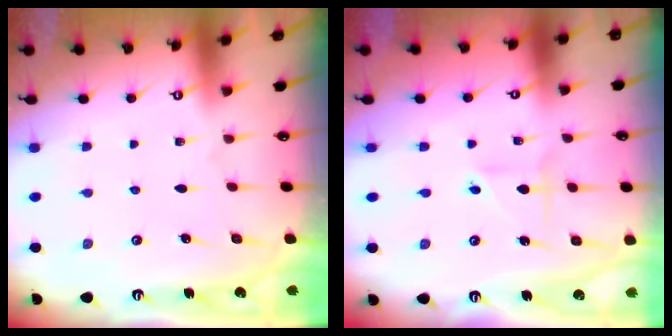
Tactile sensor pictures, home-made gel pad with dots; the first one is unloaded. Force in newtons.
{"total": 2.4, "press": 2.4, "slide": 0.7}